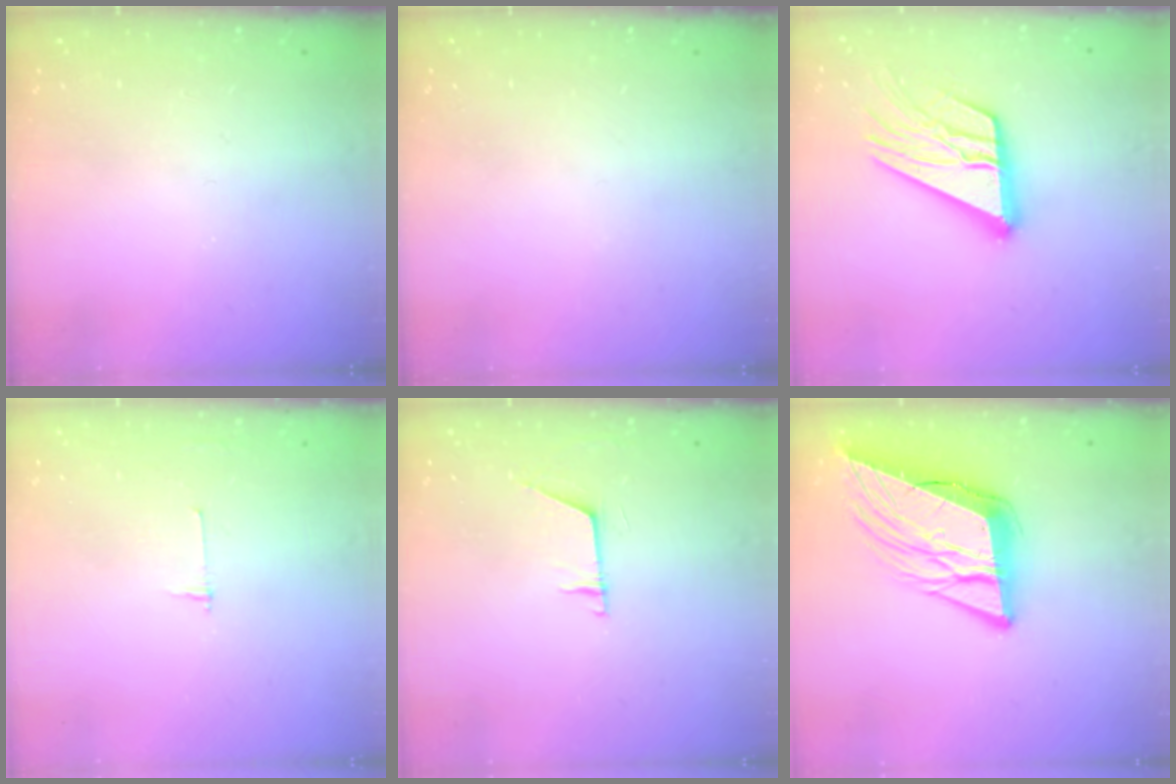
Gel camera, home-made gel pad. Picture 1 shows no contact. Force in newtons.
{"total": 0.0}
{"total": 17.5, "press": 17.4, "slide": 1.7}
{"total": 2.7, "press": 2.7, "slide": 0.3}
{"total": 6.1, "press": 6.1, "slide": 0.5}
{"total": 15.9, "press": 15.6, "slide": 3.0}